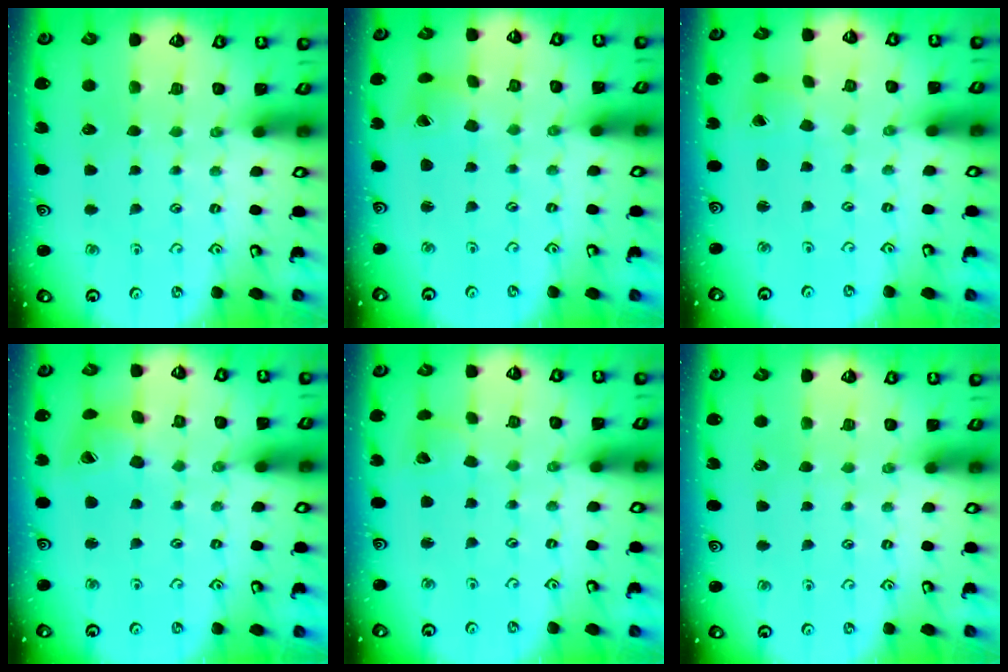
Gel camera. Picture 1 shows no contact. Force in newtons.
{"total": 2.4, "press": 2.4, "slide": 0.3}
{"total": 1.6, "press": 1.5, "slide": 0.1}
{"total": 10.7, "press": 10.6, "slide": 1.2}
{"total": 2.6, "press": 2.6, "slide": 0.4}
{"total": 0.0}